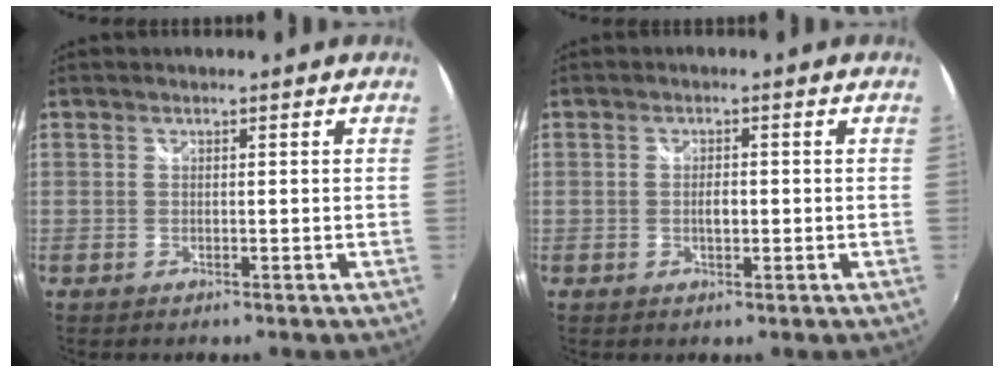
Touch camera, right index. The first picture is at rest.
{"total": 2.0, "force": [-0.3, 1.1, 1.7], "torque": [-0.028, 0.001, -0.006]}